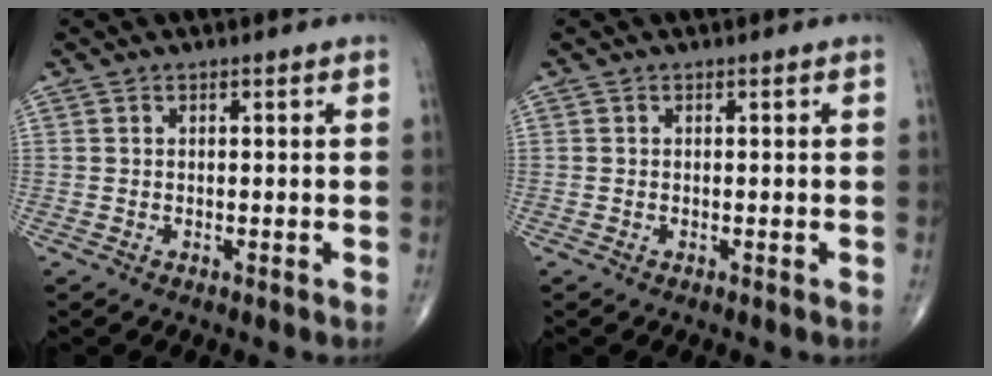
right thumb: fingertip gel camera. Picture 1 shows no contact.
{"total": 0.0}